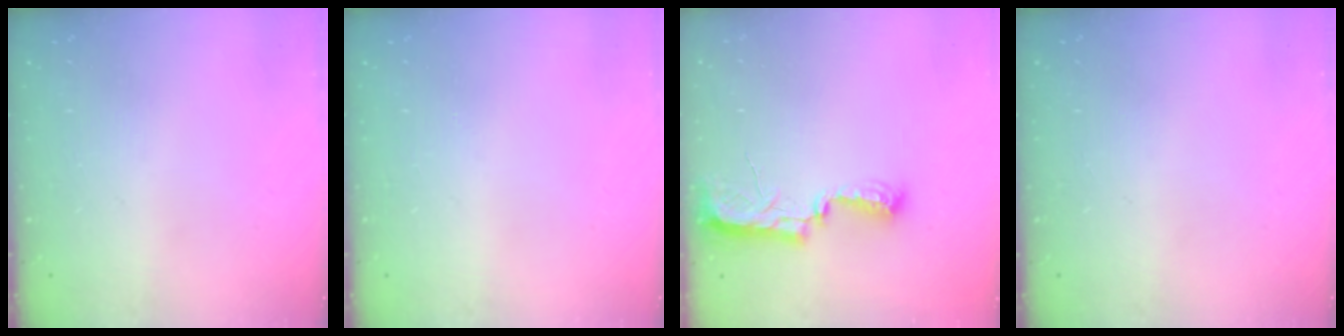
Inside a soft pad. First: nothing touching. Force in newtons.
{"total": 0.0}
{"total": 7.7, "press": 7.7, "slide": 0.7}
{"total": 0.0}